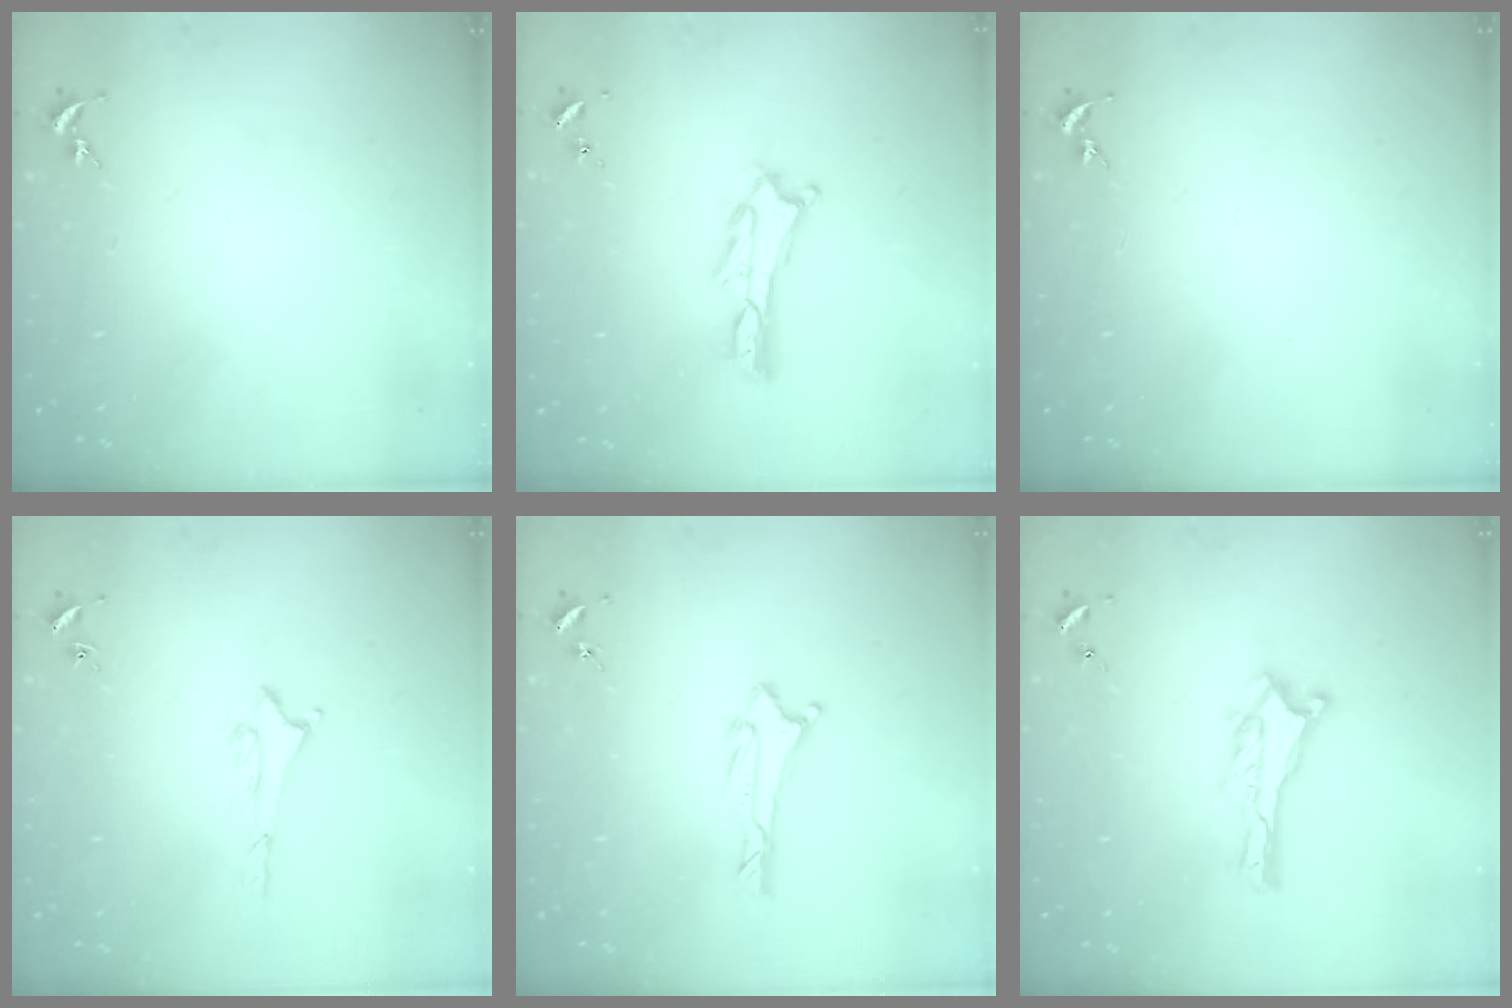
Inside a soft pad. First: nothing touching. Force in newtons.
{"total": 2.0, "press": 2.0, "slide": 0.3}
{"total": 0.0}
{"total": 1.6, "press": 1.6, "slide": 0.2}
{"total": 1.3, "press": 1.3, "slide": 0.1}
{"total": 0.0}